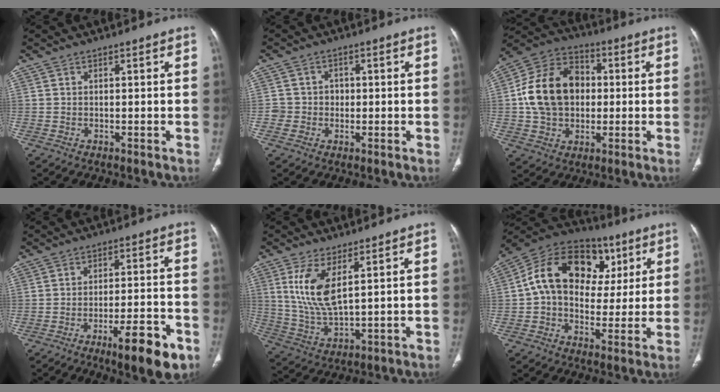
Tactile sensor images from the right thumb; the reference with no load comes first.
{"total": 3.4, "force": [-0.3, 3.3, 0.6], "torque": [0.019, 0.012, -0.007]}
{"total": 16.5, "force": [0.5, 12.6, 10.6], "torque": [-0.166, 0.025, 0.007]}
{"total": 11.3, "force": [-6.2, 2.6, 9.1], "torque": [-0.125, 0.026, -0.085]}
{"total": 9.5, "force": [3.5, 3.4, 8.2], "torque": [-0.173, -0.024, 0.083]}
{"total": 19.9, "force": [4.7, 14.4, 12.9], "torque": [-0.182, 0.024, 0.068]}